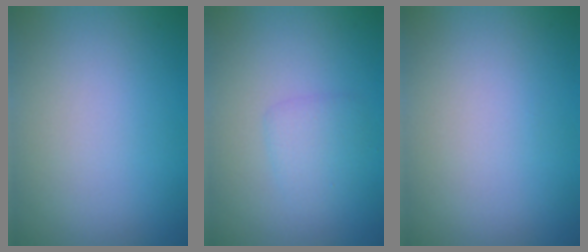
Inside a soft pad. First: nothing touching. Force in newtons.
{"total": 1.8, "press": 1.8, "slide": 0.1}
{"total": 0.0}